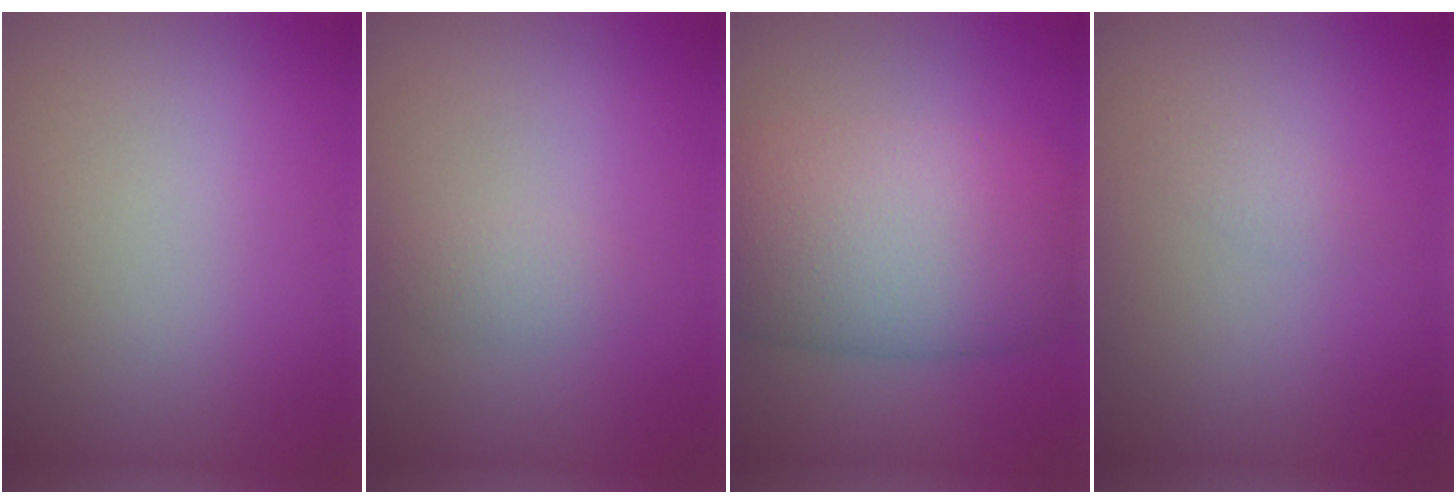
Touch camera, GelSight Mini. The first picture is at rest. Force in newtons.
{"total": 1.2, "press": 1.2, "slide": 0.1}
{"total": 11.5, "press": 11.4, "slide": 0.5}
{"total": 0.9, "press": 0.9, "slide": 0.0}